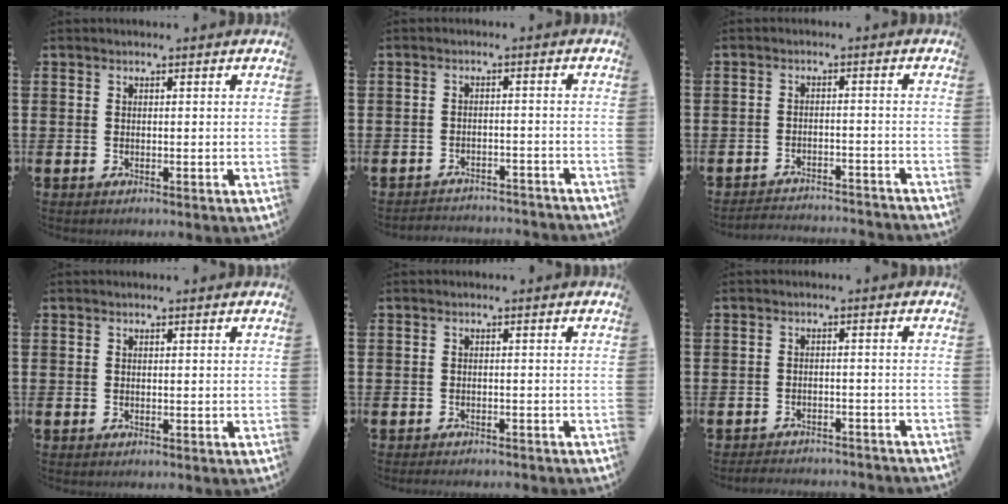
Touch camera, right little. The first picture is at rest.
{"total": 2.3, "force": [-2.3, -0.1, -0.3], "torque": [-0.002, 0.004, -0.052]}
{"total": 2.7, "force": [-2.7, -0.1, -0.1], "torque": [-0.004, 0.003, -0.059]}
{"total": 0.0}
{"total": 1.0, "force": [-0.9, 0.0, 0.1], "torque": [-0.003, -0.001, -0.019]}
{"total": 2.3, "force": [-2.3, -0.1, 0.0], "torque": [-0.004, 0.004, -0.049]}